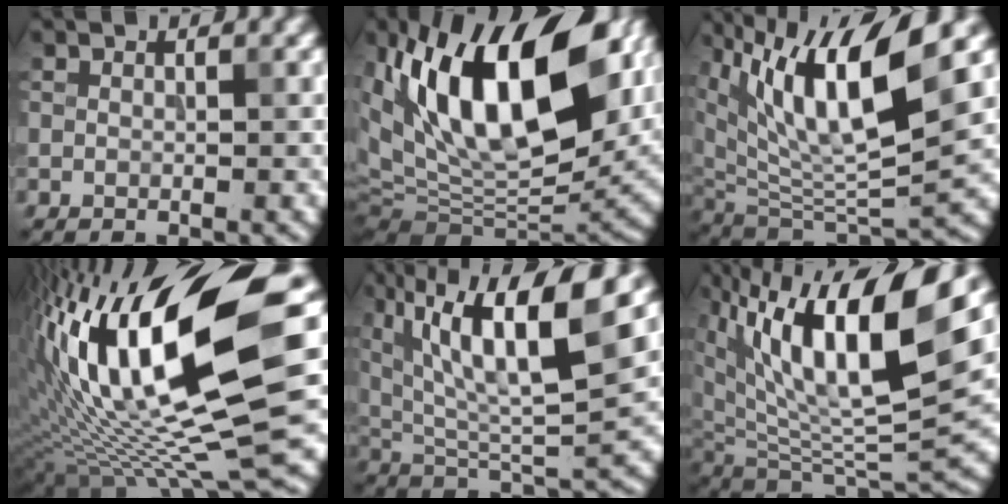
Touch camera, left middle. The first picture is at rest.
{"total": 18.1, "force": [5.1, 9.1, 14.8], "torque": [-0.245, 0.029, 0.086]}
{"total": 12.0, "force": [5.4, 3.7, 10.0], "torque": [-0.181, 0.000, 0.098]}
{"total": 17.9, "force": [4.3, 6.0, 16.3], "torque": [-0.317, 0.005, 0.074]}
{"total": 12.1, "force": [5.7, 3.3, 10.1], "torque": [-0.182, 0.006, 0.104]}
{"total": 13.9, "force": [6.2, 5.4, 11.2], "torque": [-0.187, 0.004, 0.114]}